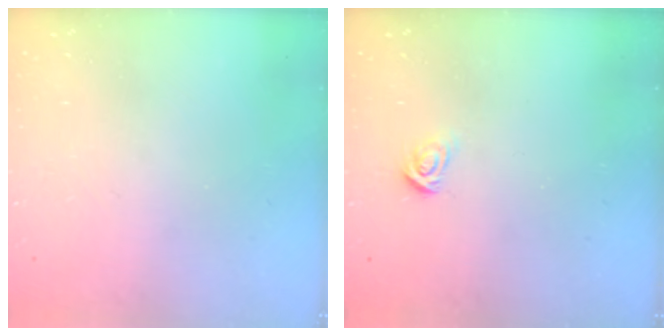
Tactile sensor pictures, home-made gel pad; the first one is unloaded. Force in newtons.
{"total": 3.2, "press": 3.2, "slide": 0.2}